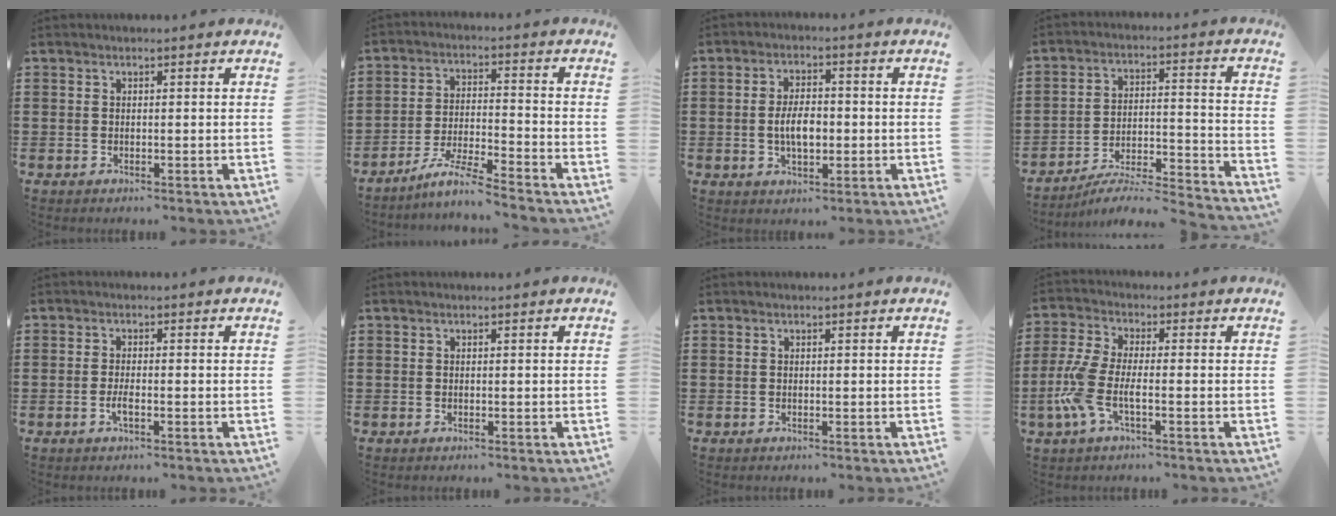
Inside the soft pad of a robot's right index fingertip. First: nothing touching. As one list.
[{"total": 6.5, "force": [-5.8, -0.5, 3.1], "torque": [-0.068, -0.012, -0.113]}, {"total": 4.9, "force": [-0.6, 2.3, 4.3], "torque": [-0.079, 0.000, -0.015]}, {"total": 4.5, "force": [-4.1, 0.4, 1.7], "torque": [-0.032, -0.012, -0.085]}, {"total": 1.8, "force": [-0.6, 0.2, 1.6], "torque": [-0.036, -0.004, -0.012]}, {"total": 0.0}, {"total": 0.0}, {"total": 6.6, "force": [-2.2, 2.4, 5.7], "torque": [-0.148, -0.014, -0.049]}]